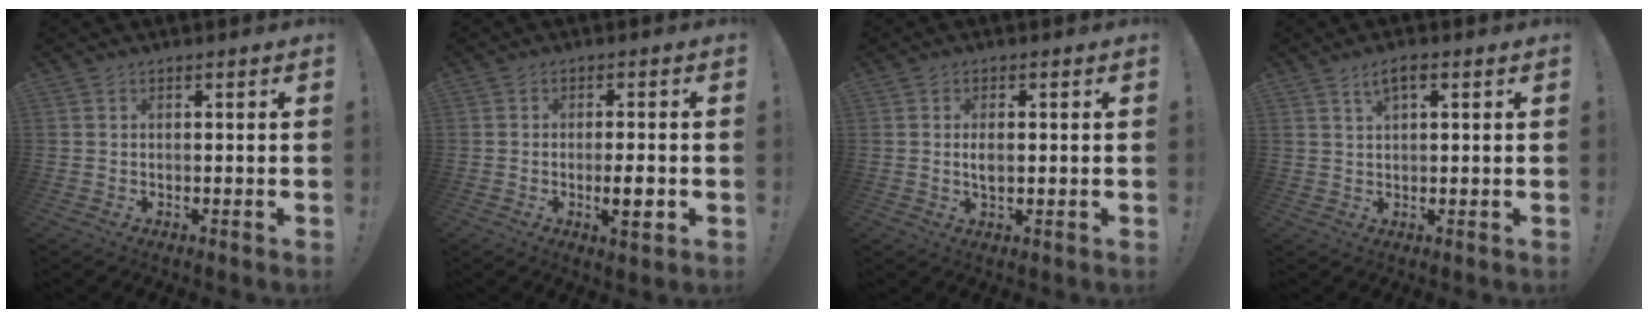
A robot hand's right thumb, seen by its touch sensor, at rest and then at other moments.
{"total": 5.5, "force": [-1.5, 0.8, 5.3], "torque": [-0.075, -0.003, -0.023]}
{"total": 3.0, "force": [-0.1, 1.4, 2.7], "torque": [-0.052, -0.001, -0.005]}
{"total": 3.7, "force": [1.7, 1.5, 2.9], "torque": [-0.053, 0.001, 0.028]}